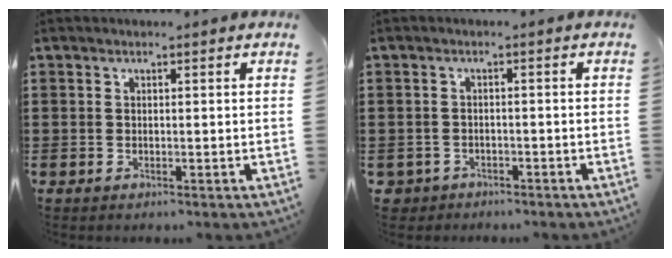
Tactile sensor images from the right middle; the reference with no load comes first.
{"total": 1.7, "force": [-1.6, 0.6, -0.1], "torque": [-0.007, -0.003, -0.037]}